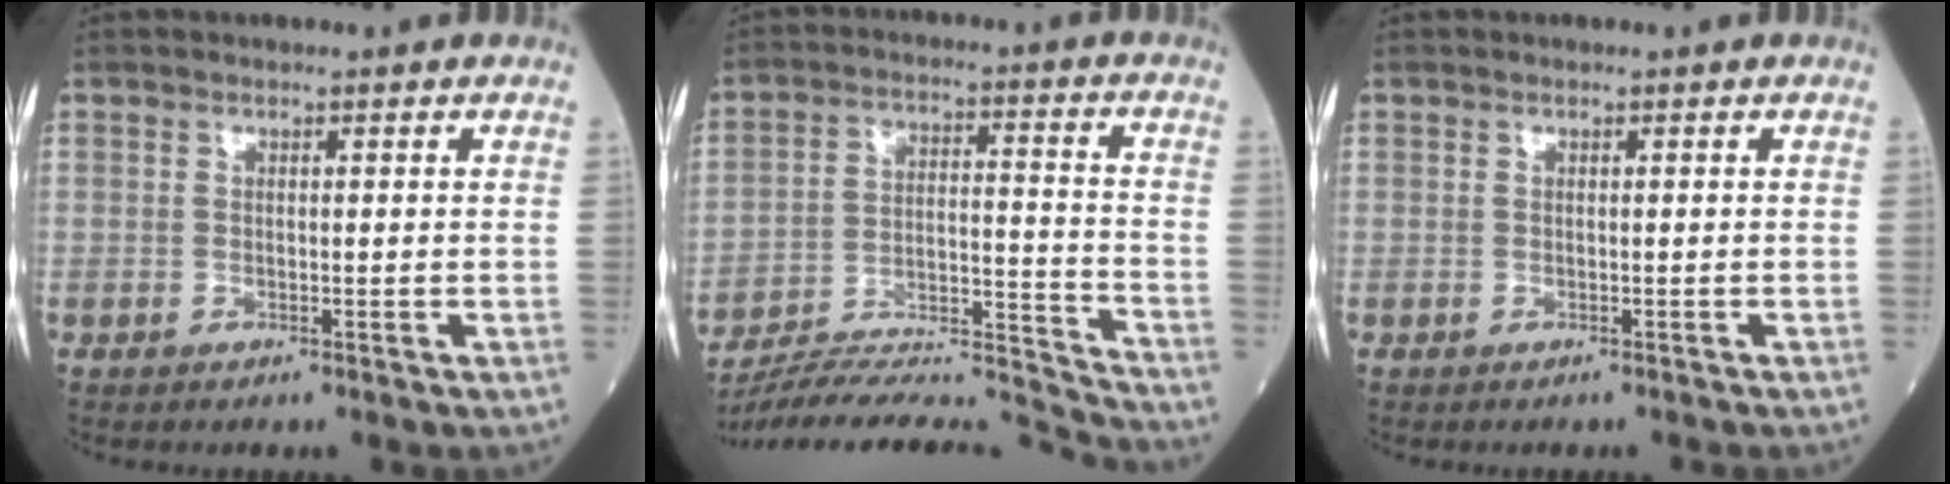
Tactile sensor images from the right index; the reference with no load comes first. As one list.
[{"total": 19.4, "force": [-18.8, -0.4, 4.8], "torque": [-0.091, 0.017, -0.295]}, {"total": 0.5, "force": [-0.5, 0.0, 0.1], "torque": [-0.002, -0.001, -0.008]}]